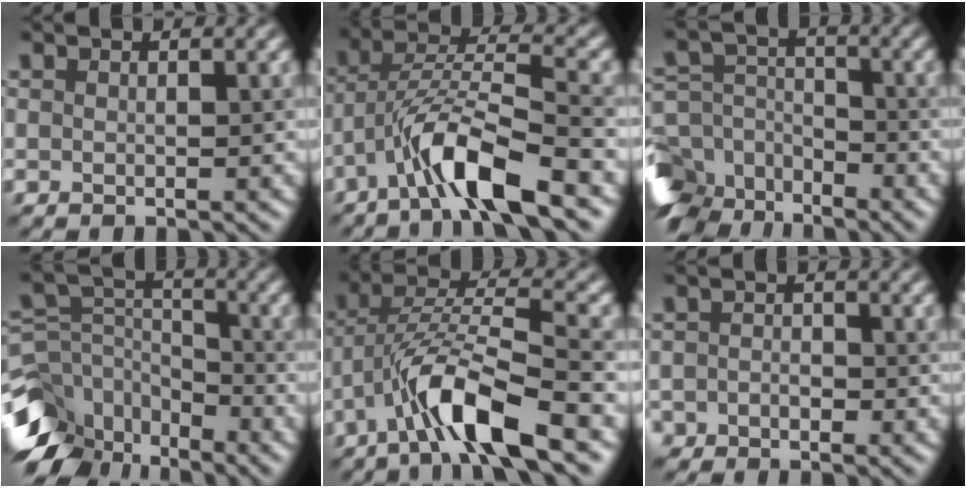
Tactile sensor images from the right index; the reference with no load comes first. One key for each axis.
{"total": 7.6, "fx": -4.3, "fy": 1.5, "fz": 6.0, "tx": -0.112, "ty": 0.010, "tz": -0.084}
{"total": 10.1, "fx": -7.3, "fy": 6.2, "fz": 3.4, "tx": -0.071, "ty": -0.021, "tz": -0.117}
{"total": 11.5, "fx": -8.0, "fy": 6.9, "fz": 4.5, "tx": -0.094, "ty": -0.001, "tz": -0.135}
{"total": 8.6, "fx": -4.5, "fy": 1.9, "fz": 7.0, "tx": -0.134, "ty": 0.010, "tz": -0.088}
{"total": 1.8, "fx": -0.9, "fy": 1.4, "fz": 0.5, "tx": 0.012, "ty": 0.004, "tz": -0.028}